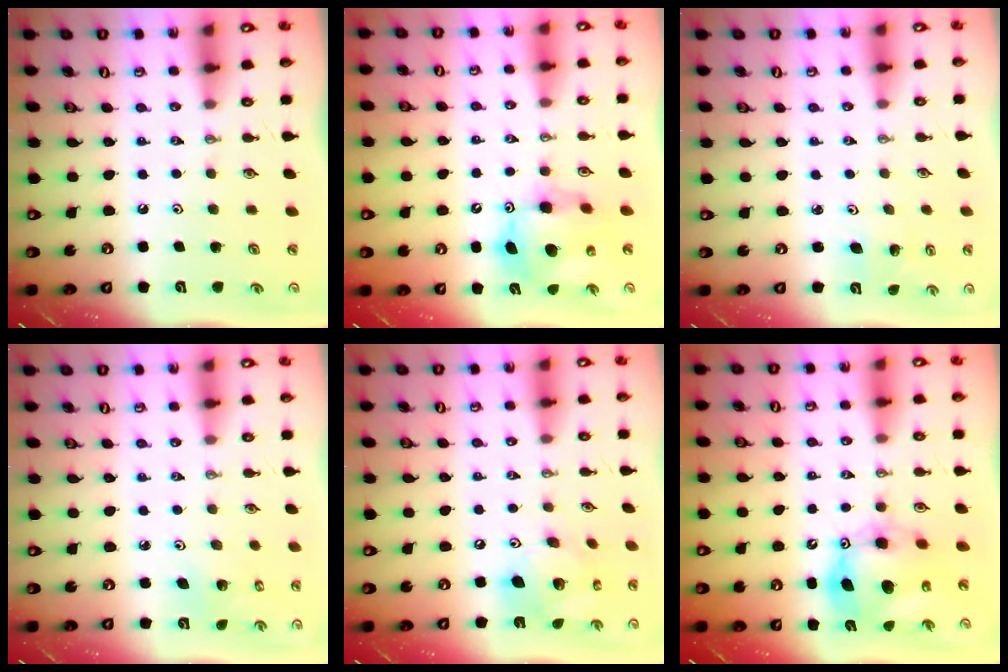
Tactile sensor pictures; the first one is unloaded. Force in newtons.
{"total": 11.5, "press": 11.5, "slide": 0.9}
{"total": 2.4, "press": 2.4, "slide": 0.1}
{"total": 2.2, "press": 2.2, "slide": 0.2}
{"total": 15.3, "press": 15.2, "slide": 2.1}
{"total": 13.5, "press": 13.4, "slide": 1.3}